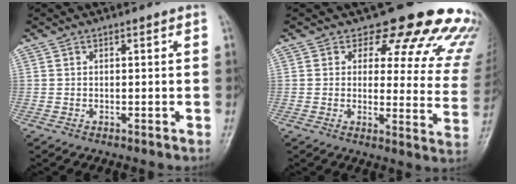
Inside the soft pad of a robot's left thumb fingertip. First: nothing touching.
{"total": 19.2, "force": [15.8, 7.9, 7.5], "torque": [-0.026, -0.107, 0.159]}